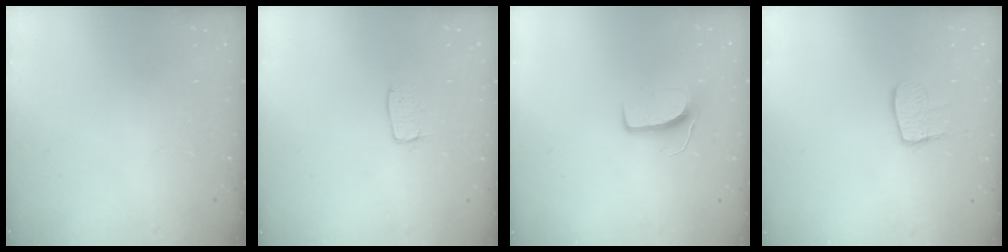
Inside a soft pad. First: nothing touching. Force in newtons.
{"total": 3.8, "press": 3.8, "slide": 0.3}
{"total": 6.7, "press": 6.7, "slide": 0.5}
{"total": 8.0, "press": 8.0, "slide": 0.5}